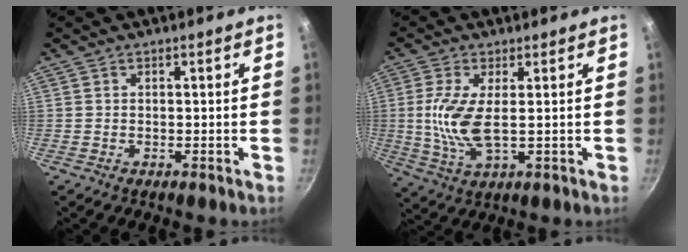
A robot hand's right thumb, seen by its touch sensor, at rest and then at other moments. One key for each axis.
{"total": 9.0, "fx": 0.3, "fy": 3.4, "fz": 8.3, "tx": -0.196, "ty": -0.011, "tz": 0.011}